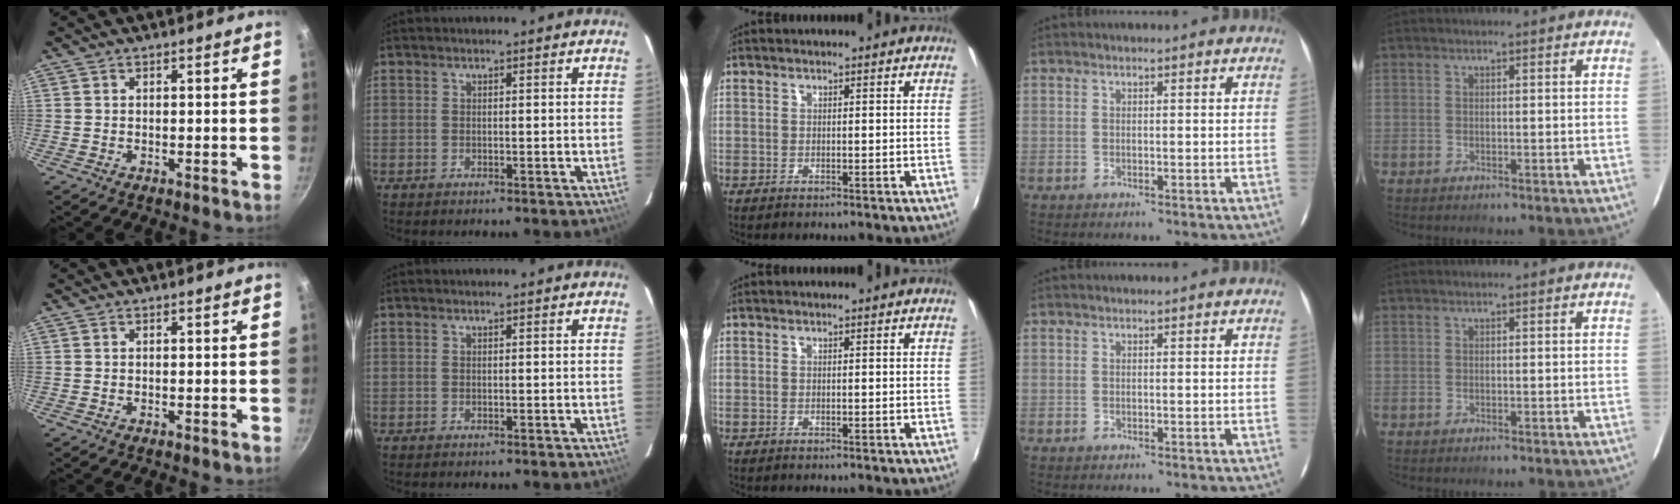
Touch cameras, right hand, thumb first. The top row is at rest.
{}